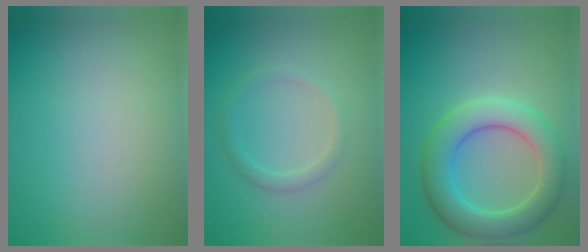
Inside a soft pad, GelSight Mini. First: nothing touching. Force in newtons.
{"total": 1.6, "press": 1.6, "slide": 0.0}
{"total": 6.3, "press": 6.3, "slide": 0.6}